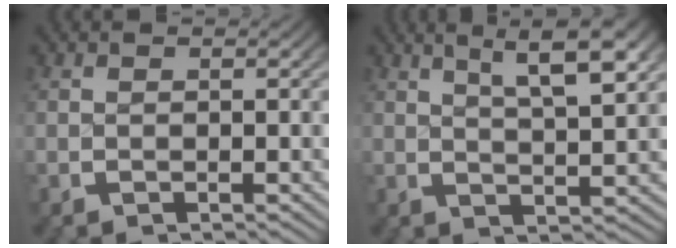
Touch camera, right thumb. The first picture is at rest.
{"total": 6.7, "force": [3.5, 2.5, 5.1], "torque": [-0.062, 0.017, 0.049]}